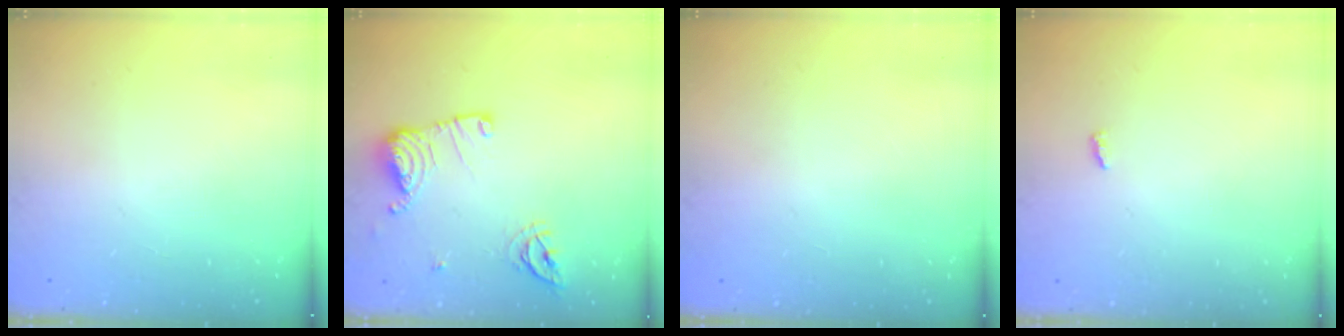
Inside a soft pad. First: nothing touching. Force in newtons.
{"total": 12.8, "press": 12.8, "slide": 0.5}
{"total": 1.1, "press": 0.8, "slide": 0.7}
{"total": 2.7, "press": 2.7, "slide": 0.2}